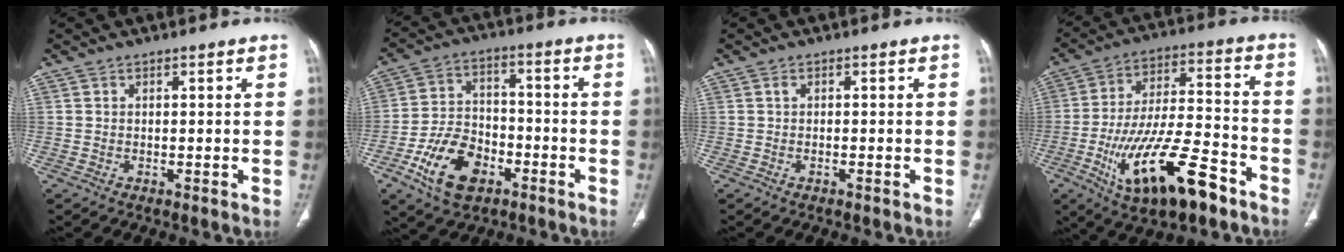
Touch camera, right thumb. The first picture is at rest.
{"total": 13.3, "force": [-6.4, 8.1, 8.4], "torque": [-0.141, 0.029, -0.113]}
{"total": 0.8, "force": [-0.2, 0.3, 0.7], "torque": [-0.020, 0.009, 0.000]}
{"total": 20.9, "force": [-10.2, 7.8, 16.5], "torque": [-0.297, 0.048, -0.162]}